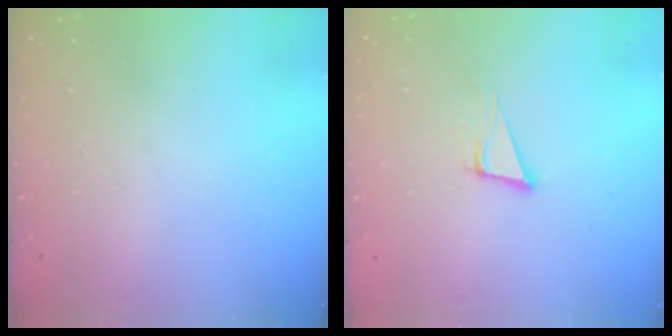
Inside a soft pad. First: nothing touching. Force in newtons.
{"total": 3.8, "press": 1.9, "slide": 3.3}